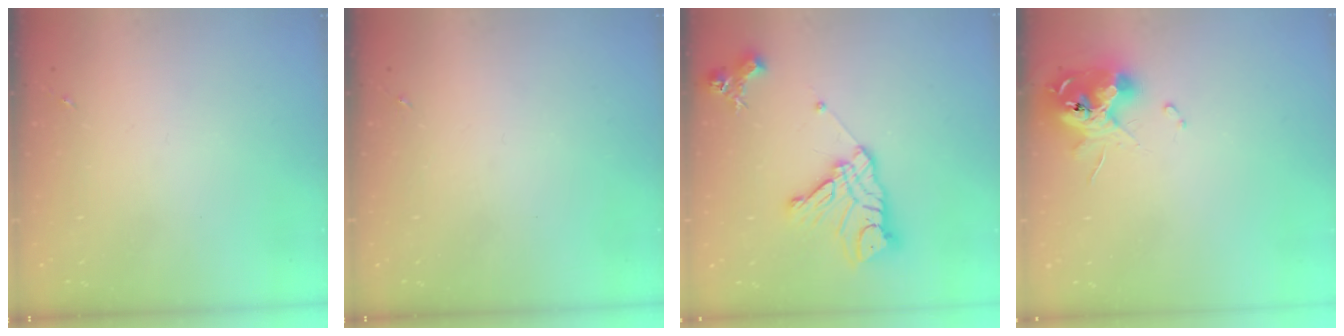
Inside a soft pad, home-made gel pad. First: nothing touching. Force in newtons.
{"total": 0.0}
{"total": 16.3, "press": 16.2, "slide": 1.4}
{"total": 12.4, "press": 12.2, "slide": 1.6}